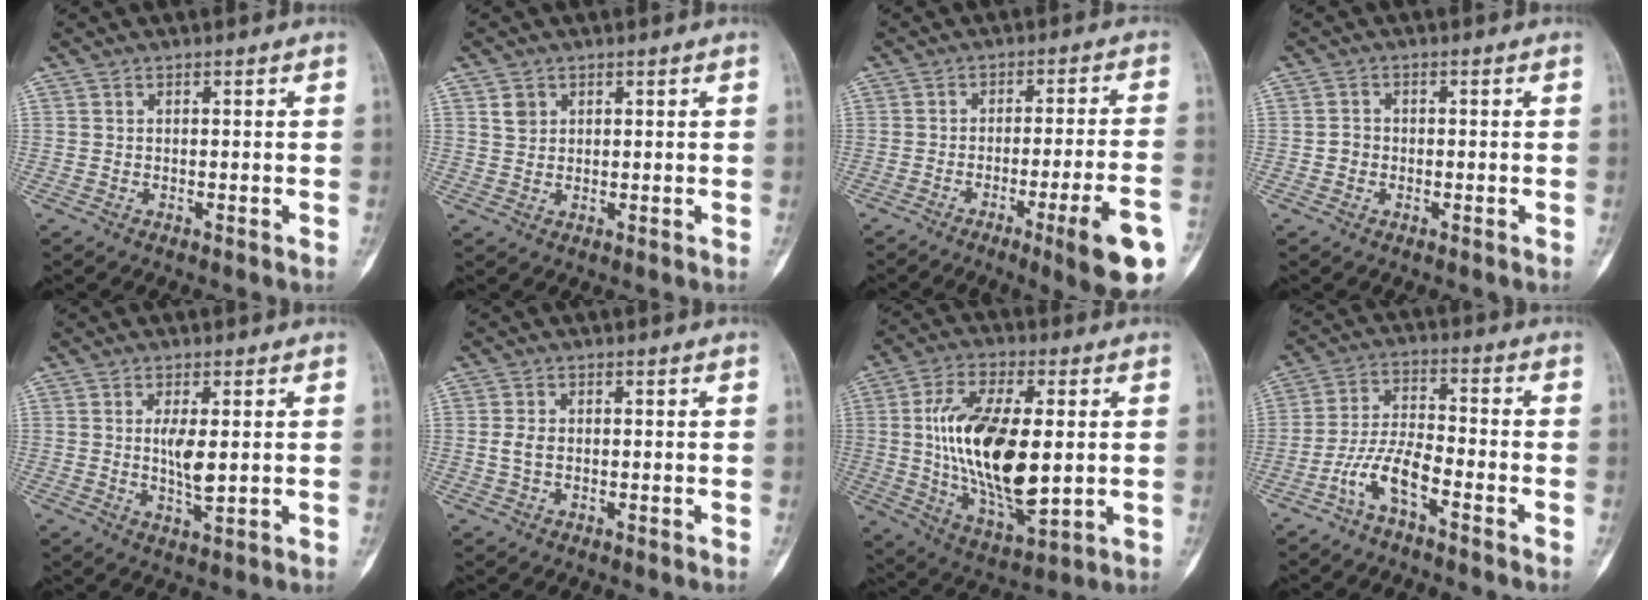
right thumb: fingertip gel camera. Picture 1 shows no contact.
{"total": 2.4, "force": [1.1, 1.9, 0.8], "torque": [-0.006, -0.004, 0.022]}
{"total": 13.2, "force": [-5.9, 1.0, 11.8], "torque": [-0.158, 0.011, -0.078]}
{"total": 1.9, "force": [-0.5, 1.7, 0.6], "torque": [-0.003, 0.007, -0.012]}
{"total": 5.1, "force": [0.6, 1.5, 4.9], "torque": [-0.093, -0.013, 0.015]}
{"total": 2.3, "force": [-0.1, 1.5, 1.7], "torque": [-0.039, 0.004, -0.002]}
{"total": 20.7, "force": [1.0, 9.3, 18.4], "torque": [-0.331, -0.015, 0.025]}
{"total": 7.8, "force": [-4.5, 2.5, 5.9], "torque": [-0.123, 0.039, -0.092]}